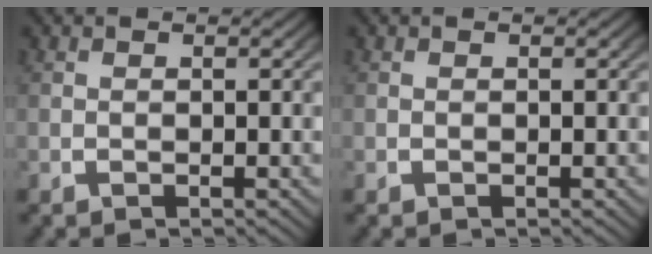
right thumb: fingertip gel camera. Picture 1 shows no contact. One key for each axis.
{"total": 0.0}